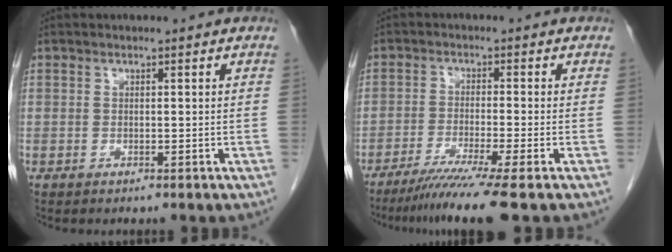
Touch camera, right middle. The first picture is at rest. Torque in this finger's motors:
{"motor_torque": [1.26, -0.88, 0.29, 0.08]}